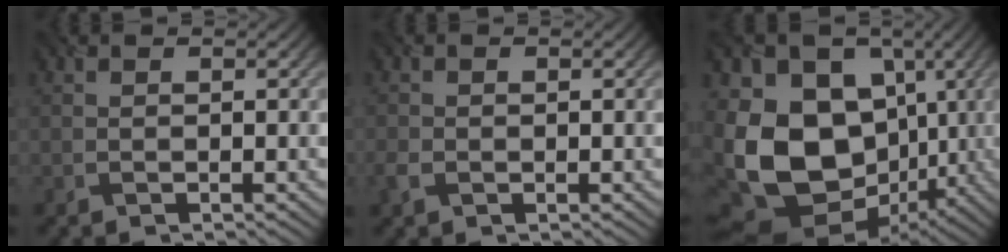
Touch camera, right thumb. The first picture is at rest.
{"total": 1.7, "force": [-0.8, 1.3, 0.7], "torque": [-0.022, -0.005, -0.020]}
{"total": 16.8, "force": [-1.1, 13.0, 10.6], "torque": [-0.228, -0.014, -0.017]}